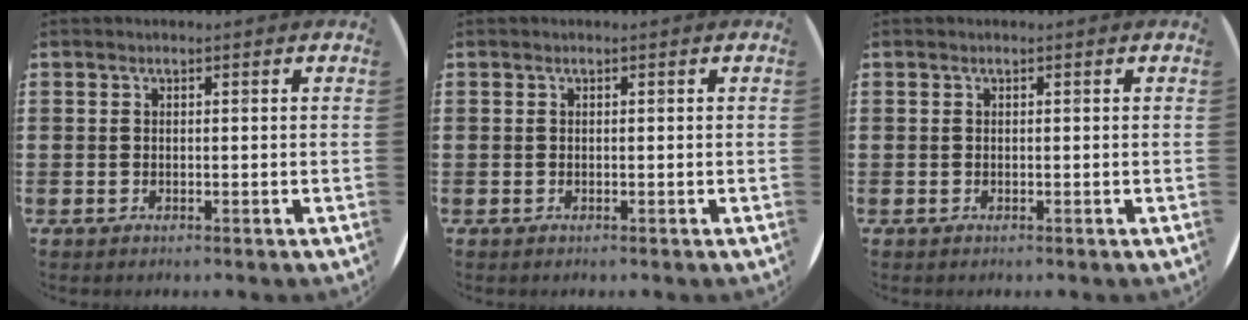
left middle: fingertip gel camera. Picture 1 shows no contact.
{"total": 0.0}
{"total": 0.0}